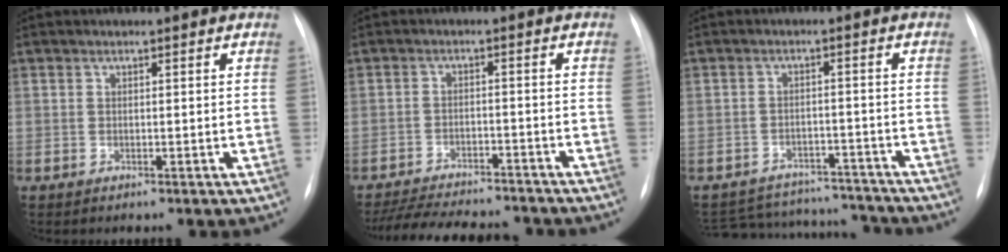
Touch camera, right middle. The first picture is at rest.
{"total": 16.0, "force": [-14.4, 3.3, 6.1], "torque": [-0.126, -0.010, -0.202]}
{"total": 14.5, "force": [-13.8, 3.9, 2.5], "torque": [-0.049, 0.016, -0.181]}